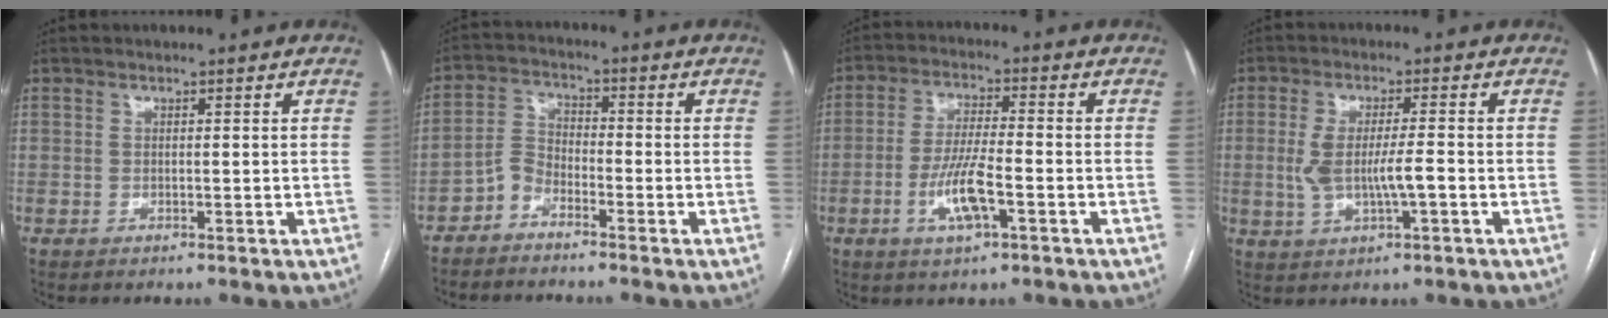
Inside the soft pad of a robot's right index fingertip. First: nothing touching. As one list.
[{"total": 3.6, "force": [-3.0, 1.6, 1.3], "torque": [-0.028, 0.004, -0.063]}, {"total": 7.9, "force": [-2.9, 1.6, 7.1], "torque": [-0.144, -0.003, -0.051]}, {"total": 6.6, "force": [-1.0, 1.6, 6.4], "torque": [-0.129, 0.004, -0.013]}]